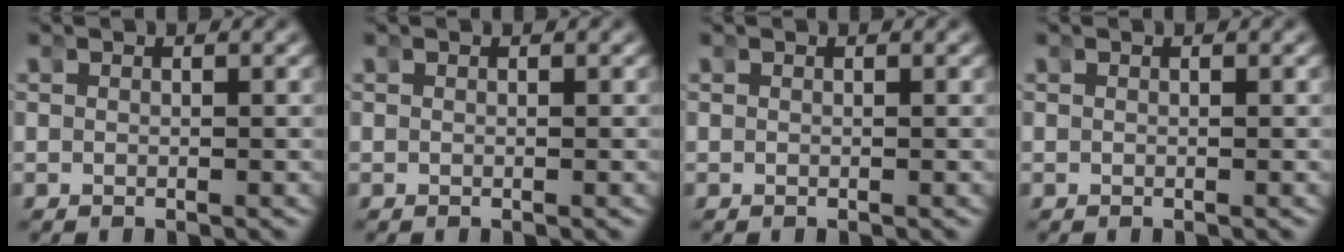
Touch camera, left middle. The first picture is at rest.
{"total": 0.0}
{"total": 0.0}
{"total": 0.0}